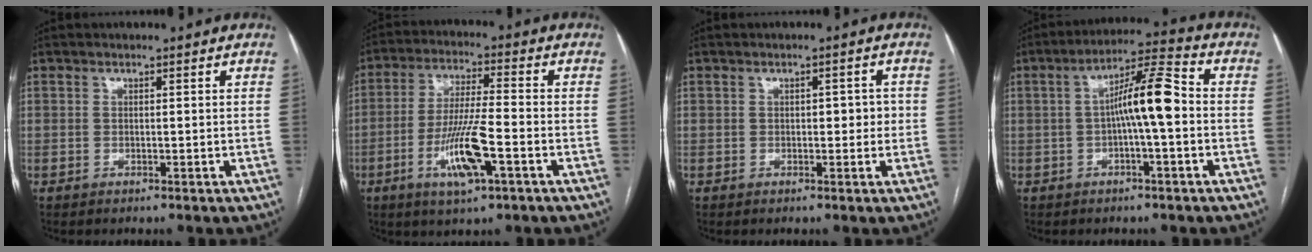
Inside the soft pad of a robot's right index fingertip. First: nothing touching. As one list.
[{"total": 10.7, "force": [-4.1, 1.3, 9.8], "torque": [-0.192, -0.008, -0.074]}, {"total": 2.7, "force": [0.0, 1.5, 2.2], "torque": [-0.023, 0.010, 0.000]}, {"total": 8.8, "force": [-0.6, 0.8, 8.8], "torque": [-0.151, 0.025, -0.015]}]